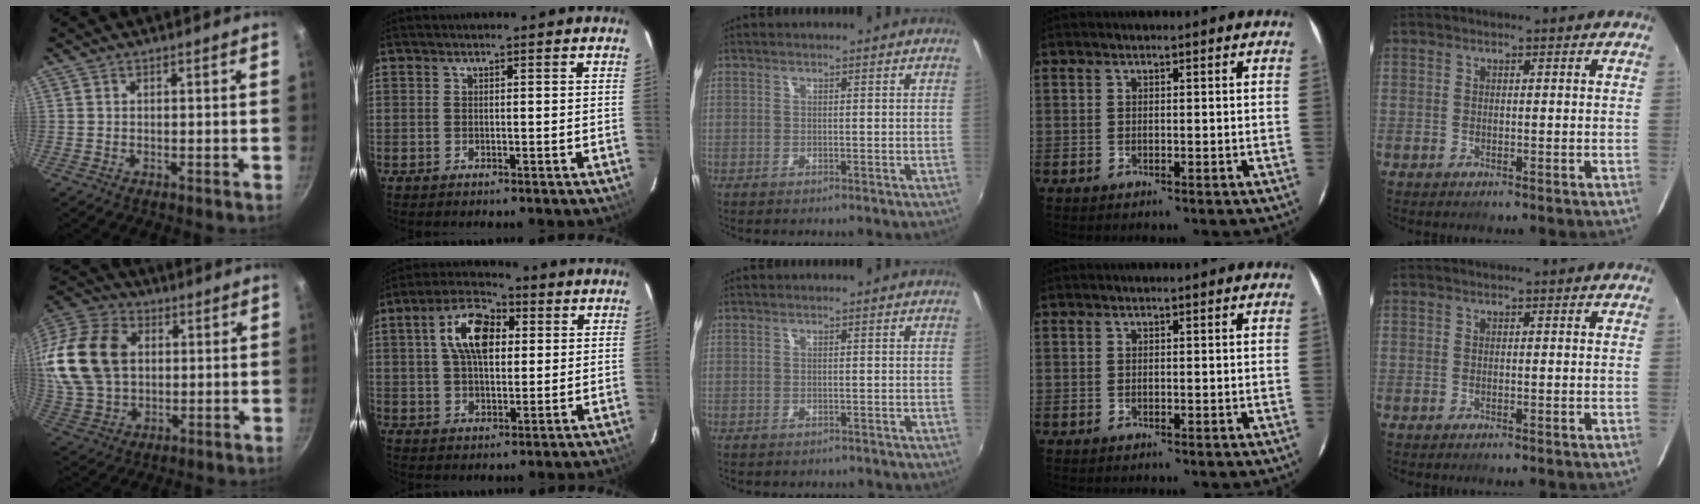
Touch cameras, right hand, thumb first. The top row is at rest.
{"thumb": {"total": 20.0, "force": [3.2, 14.5, 13.4], "torque": [-0.244, 0.015, 0.062]}, "index": {"total": 11.2, "force": [2.8, 6.1, 9.0], "torque": [-0.162, 0.027, 0.046]}, "middle": {"total": 2.9, "force": [-2.6, 1.0, 0.8], "torque": [-0.017, -0.013, -0.031]}}